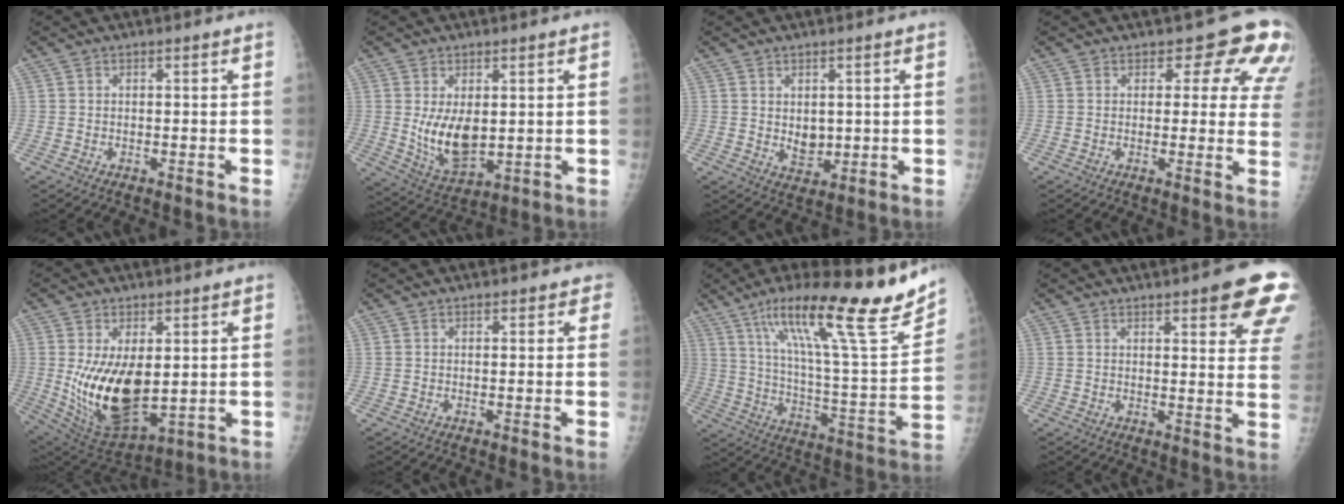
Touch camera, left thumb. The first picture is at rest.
{"total": 9.5, "force": [0.8, 5.5, 7.7], "torque": [-0.118, -0.023, 0.032]}
{"total": 4.3, "force": [0.5, 3.2, 2.9], "torque": [-0.028, -0.012, 0.020]}
{"total": 10.5, "force": [6.5, 5.9, 5.8], "torque": [-0.014, -0.026, 0.049]}
{"total": 16.0, "force": [0.4, 8.6, 13.5], "torque": [-0.227, -0.025, 0.035]}
{"total": 1.5, "force": [0.9, 1.0, 0.7], "torque": [0.014, 0.000, 0.003]}
{"total": 26.6, "force": [17.0, 4.2, 20.0], "torque": [-0.298, -0.051, 0.281]}
{"total": 13.7, "force": [8.2, 3.3, 10.4], "torque": [-0.099, -0.036, 0.088]}